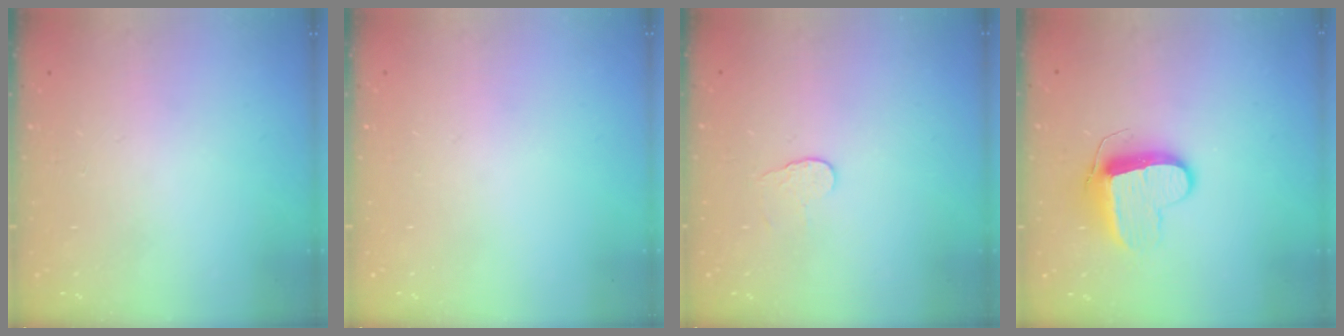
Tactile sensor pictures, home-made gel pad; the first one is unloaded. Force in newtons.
{"total": 0.0}
{"total": 3.1, "press": 3.1, "slide": 0.3}
{"total": 10.5, "press": 10.5, "slide": 0.4}